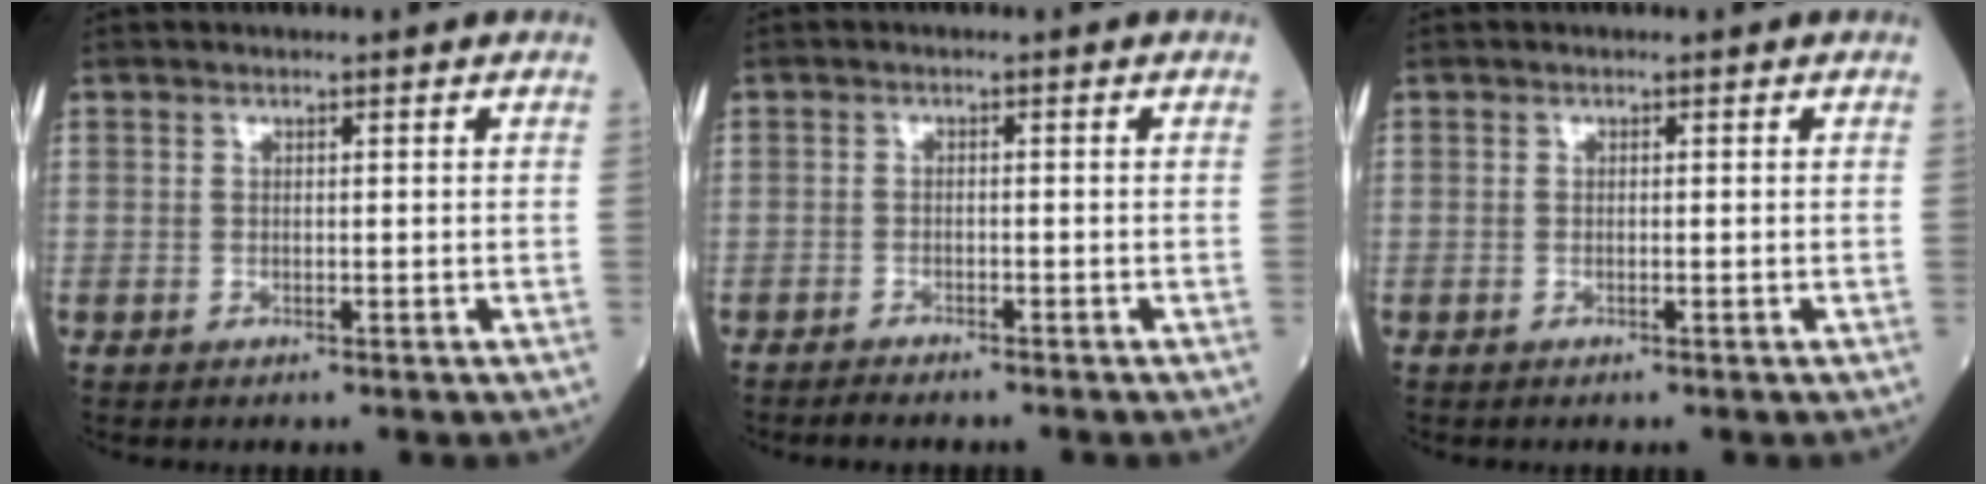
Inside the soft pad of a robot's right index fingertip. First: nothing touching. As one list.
[{"total": 2.3, "force": [-2.1, 0.4, 0.9], "torque": [-0.017, -0.004, -0.031]}, {"total": 0.0}]